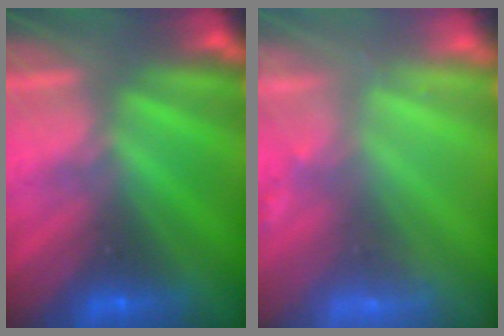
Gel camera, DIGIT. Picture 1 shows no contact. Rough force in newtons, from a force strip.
{"total": 2.9}